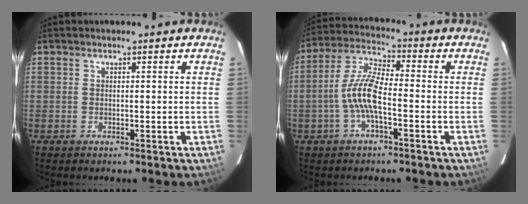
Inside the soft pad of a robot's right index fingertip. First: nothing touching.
{"total": 8.8, "force": [-2.5, 2.4, 8.1], "torque": [-0.177, 0.011, -0.051]}